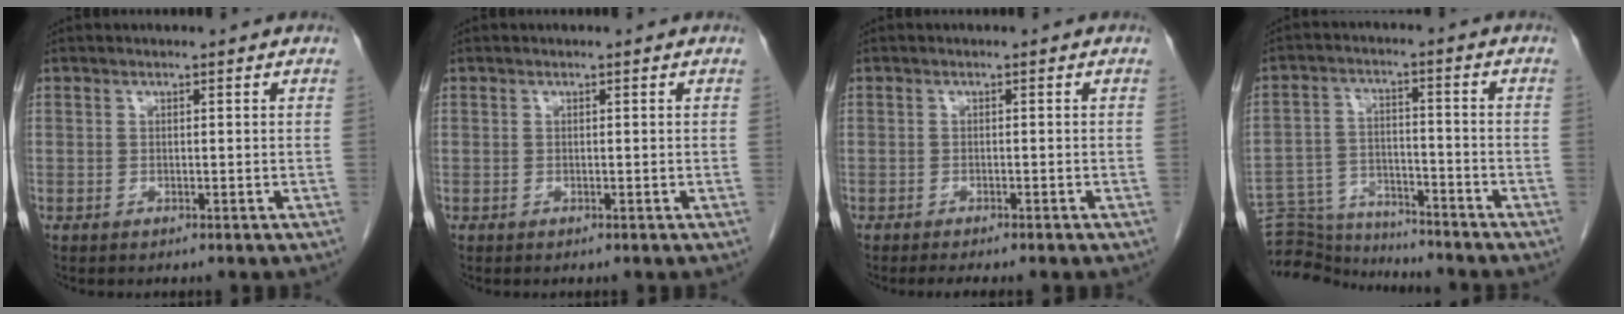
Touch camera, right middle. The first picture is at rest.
{"total": 0.0}
{"total": 4.7, "force": [-3.8, 0.8, 2.6], "torque": [-0.025, -0.007, -0.048]}
{"total": 12.3, "force": [-12.2, 1.5, 1.3], "torque": [-0.023, 0.021, -0.197]}